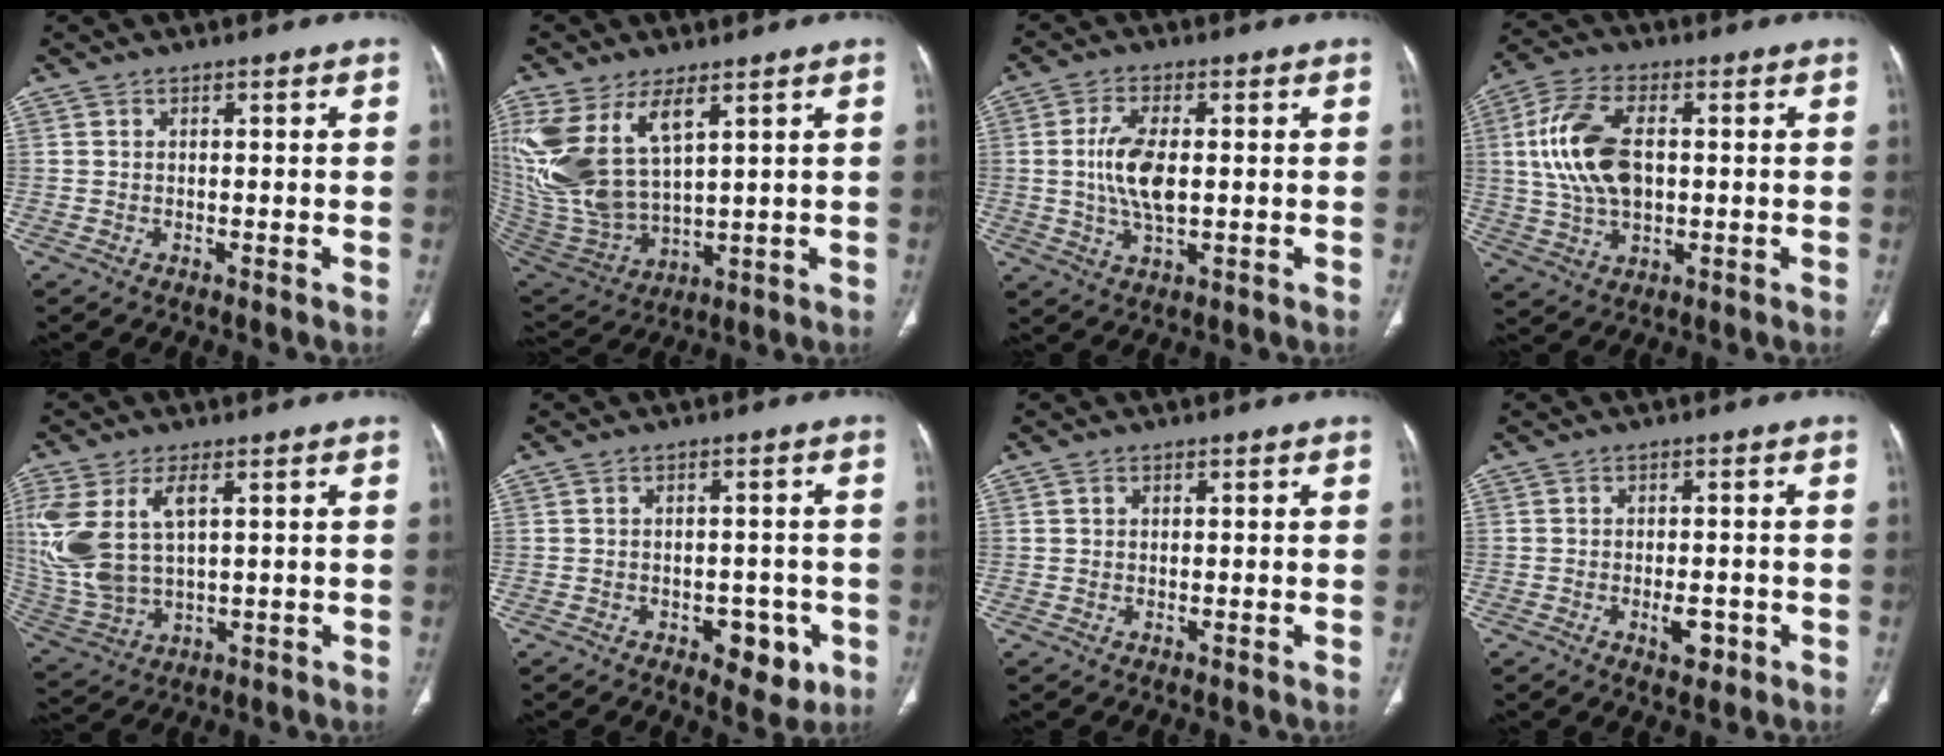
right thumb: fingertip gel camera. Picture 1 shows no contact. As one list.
[{"total": 18.0, "force": [7.0, 8.9, 14.0], "torque": [-0.299, -0.027, 0.160]}, {"total": 8.7, "force": [0.3, 4.0, 7.7], "torque": [-0.162, -0.003, 0.007]}, {"total": 14.1, "force": [1.5, 8.0, 11.5], "torque": [-0.232, 0.010, 0.030]}, {"total": 15.3, "force": [3.5, 8.2, 12.4], "torque": [-0.297, -0.003, 0.085]}, {"total": 6.7, "force": [-2.8, 4.1, 4.6], "torque": [-0.029, 0.011, -0.028]}, {"total": 0.7, "force": [0.2, 0.6, 0.2], "torque": [0.000, 0.001, 0.003]}, {"total": 3.9, "force": [-1.6, 2.0, 2.9], "torque": [-0.035, 0.003, -0.017]}]